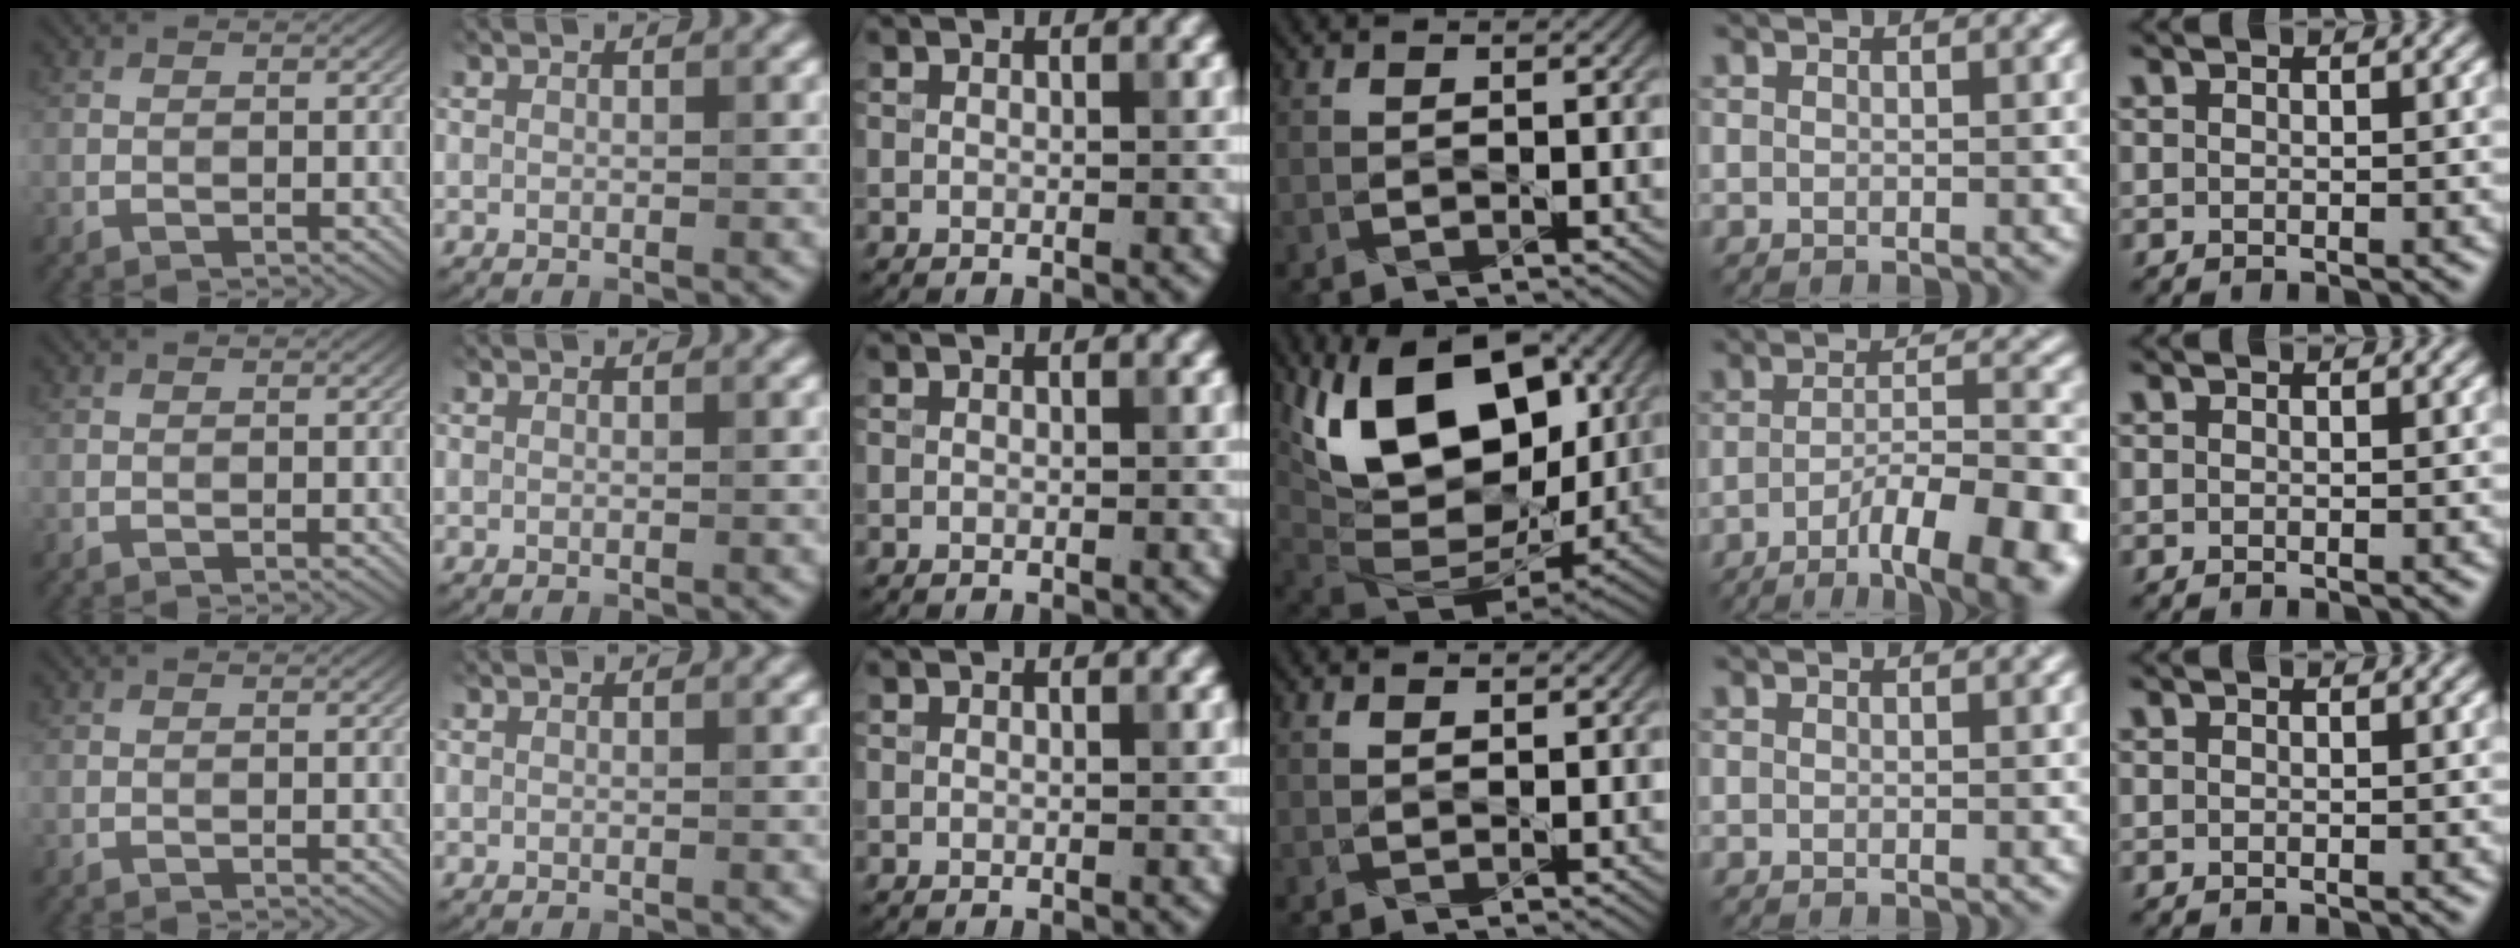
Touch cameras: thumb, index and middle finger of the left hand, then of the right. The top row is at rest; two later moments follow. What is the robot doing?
{"motion": "assemble", "object": "legos"}